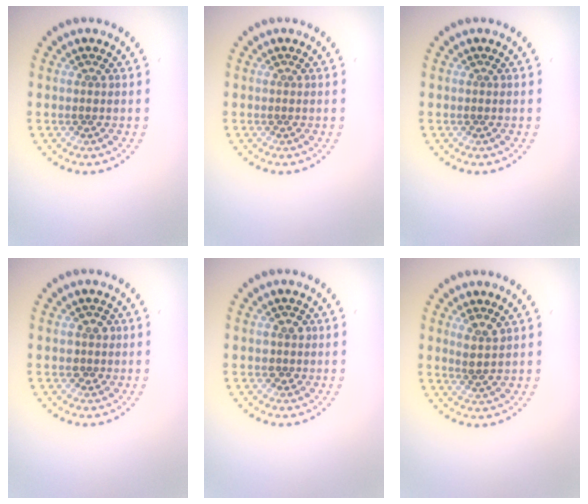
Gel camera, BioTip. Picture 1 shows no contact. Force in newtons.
{"total": 0.0}
{"total": 0.0}
{"total": 1.3, "press": 1.2, "slide": 0.6}
{"total": 1.2, "press": 1.1, "slide": 0.5}
{"total": 1.9, "press": 1.5, "slide": 1.1}